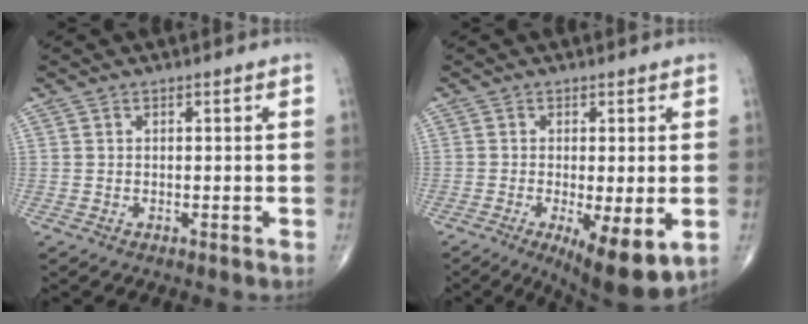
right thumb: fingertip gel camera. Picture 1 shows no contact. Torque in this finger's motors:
{"motor_torque": [-0.37, 0.94, 0.04, -0.19, 0.04]}